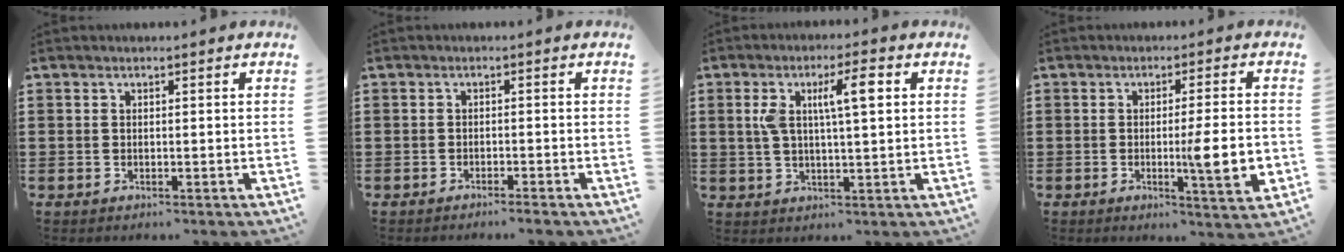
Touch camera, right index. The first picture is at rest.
{"total": 1.3, "force": [-1.2, -0.1, 0.3], "torque": [-0.008, 0.001, -0.024]}
{"total": 7.3, "force": [2.0, 1.9, 6.7], "torque": [-0.135, 0.010, 0.031]}
{"total": 7.9, "force": [-1.1, 0.9, 7.8], "torque": [-0.112, -0.017, -0.018]}